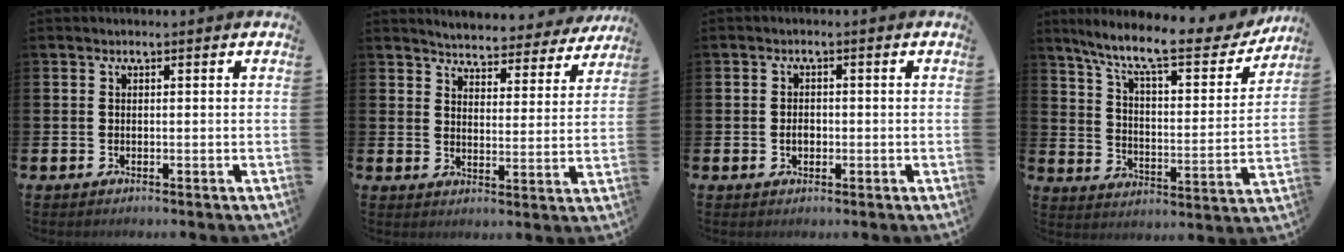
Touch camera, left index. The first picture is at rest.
{"total": 4.5, "force": [4.5, 0.6, 0.1], "torque": [-0.020, -0.036, 0.074]}
{"total": 1.9, "force": [-0.3, 1.3, 1.3], "torque": [-0.017, 0.003, -0.010]}
{"total": 10.8, "force": [8.9, 2.4, 5.8], "torque": [-0.133, -0.055, 0.145]}